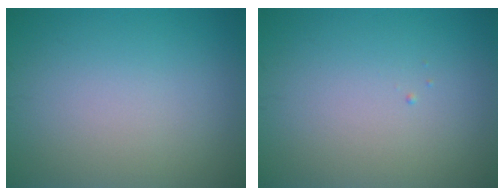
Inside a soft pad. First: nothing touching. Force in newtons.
{"total": 0.0}